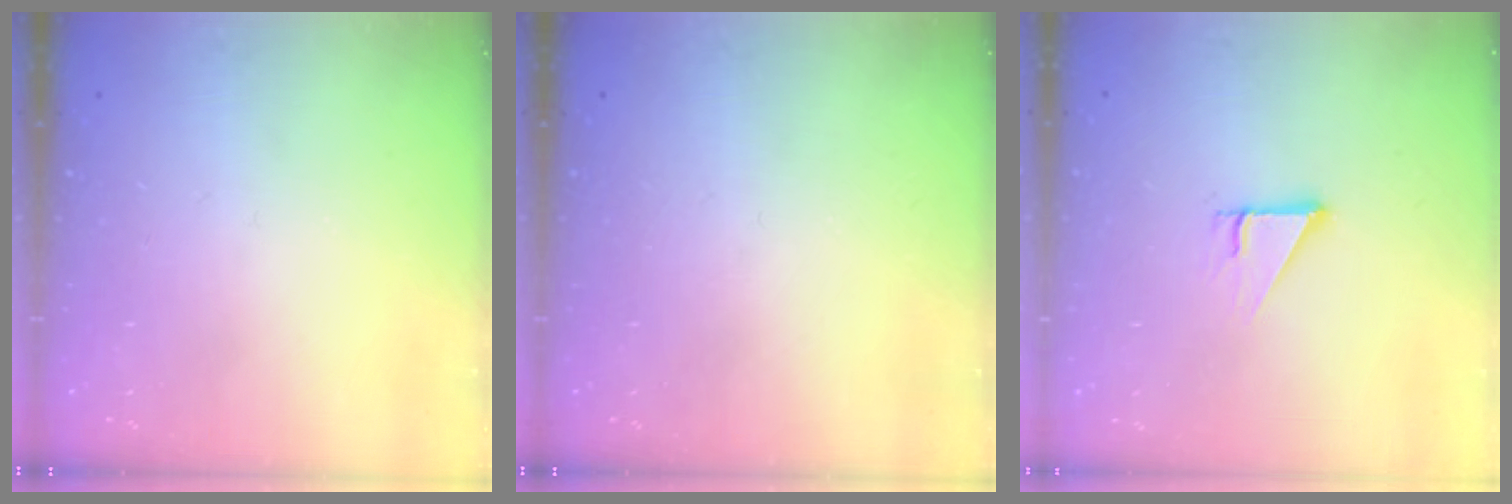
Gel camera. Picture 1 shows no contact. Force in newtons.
{"total": 0.0}
{"total": 2.5, "press": 2.5, "slide": 0.1}